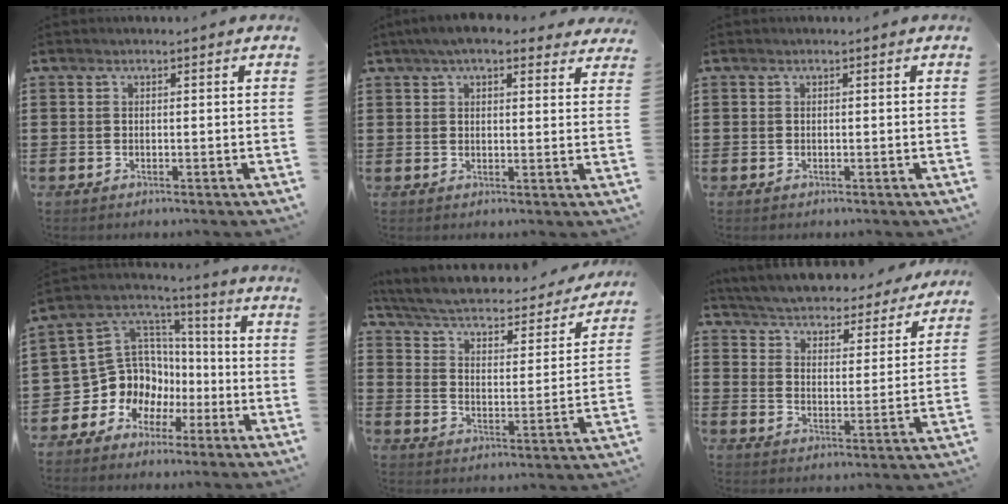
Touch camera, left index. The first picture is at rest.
{"total": 5.5, "force": [4.5, 1.3, 2.9], "torque": [-0.068, -0.001, 0.082]}
{"total": 0.0}
{"total": 10.5, "force": [-2.9, 9.9, 2.0], "torque": [-0.092, -0.015, -0.046]}
{"total": 3.3, "force": [2.8, 0.7, 1.5], "torque": [-0.048, -0.026, 0.039]}
{"total": 4.0, "force": [4.0, -0.1, 0.2], "torque": [-0.027, -0.039, 0.061]}